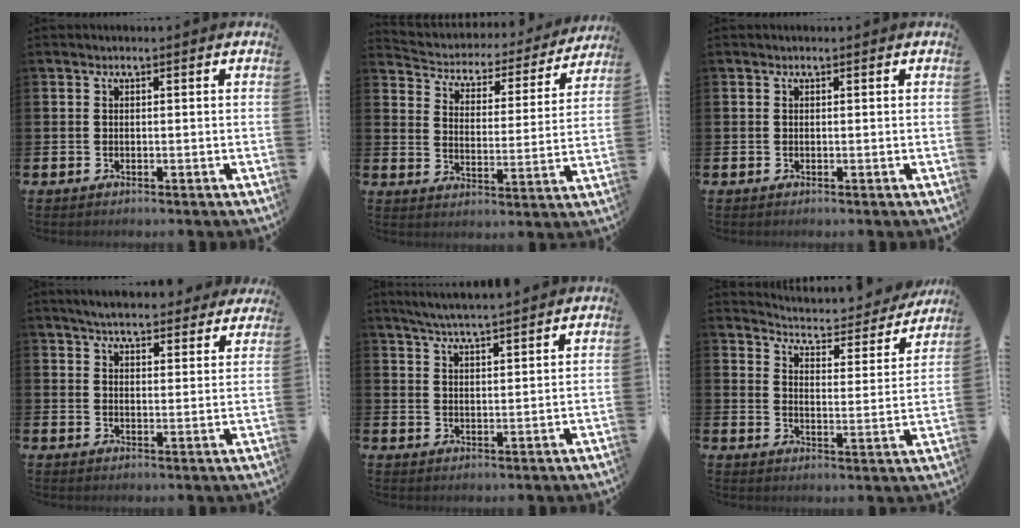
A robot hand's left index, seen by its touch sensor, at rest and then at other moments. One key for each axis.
{"total": 3.9, "fx": 3.5, "fy": 1.6, "fz": 0.4, "tx": -0.038, "ty": -0.030, "tz": 0.052}
{"total": 0.0}
{"total": 5.8, "fx": 5.6, "fy": 1.0, "fz": 1.1, "tx": -0.031, "ty": -0.030, "tz": 0.099}
{"total": 5.1, "fx": 5.0, "fy": -0.3, "fz": 0.9, "tx": -0.038, "ty": -0.023, "tz": 0.090}
{"total": 4.3, "fx": 4.2, "fy": 0.8, "fz": 0.7, "tx": -0.036, "ty": -0.042, "tz": 0.063}